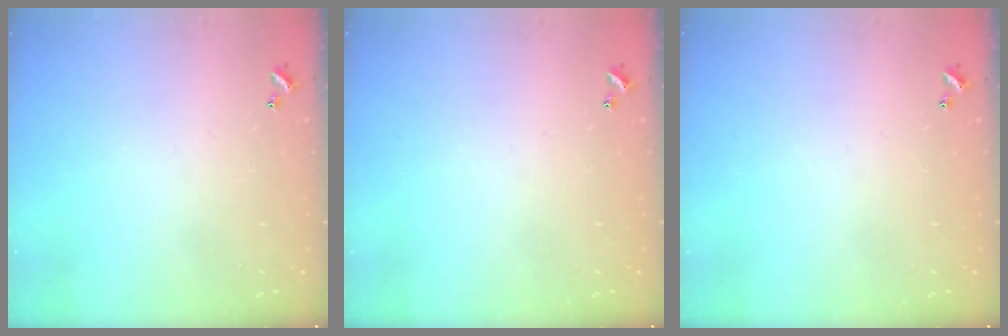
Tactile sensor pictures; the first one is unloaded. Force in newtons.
{"total": 0.0}
{"total": 0.0}